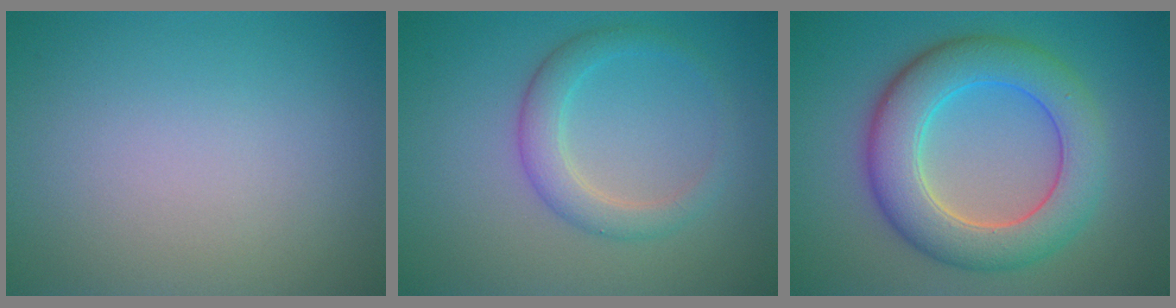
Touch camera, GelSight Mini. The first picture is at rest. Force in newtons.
{"total": 2.9, "press": 2.9, "slide": 0.1}
{"total": 7.9, "press": 7.8, "slide": 0.3}